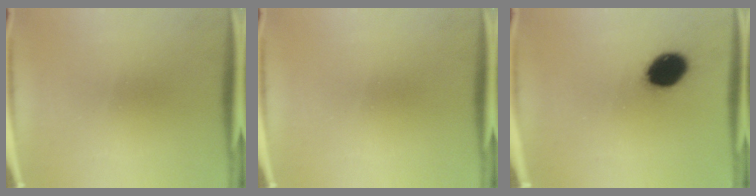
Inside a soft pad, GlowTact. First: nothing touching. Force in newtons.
{"total": 0.0}
{"total": 11.9}